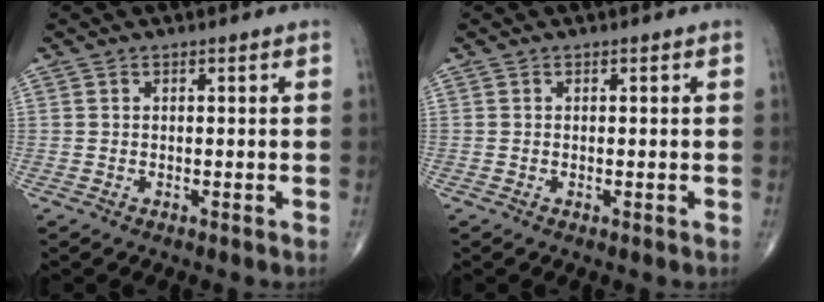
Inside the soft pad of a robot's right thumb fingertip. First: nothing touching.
{"total": 0.0}